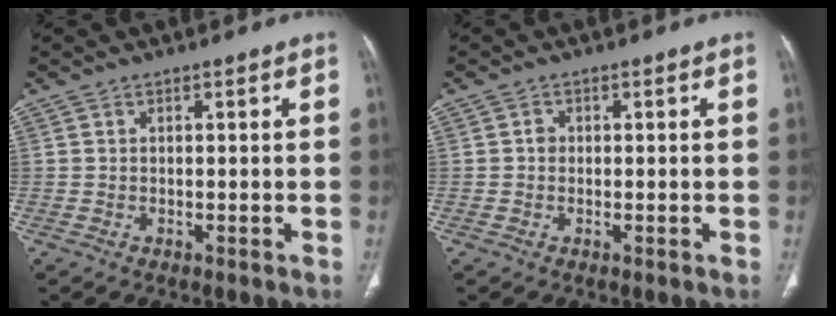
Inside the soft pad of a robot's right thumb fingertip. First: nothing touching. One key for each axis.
{"total": 1.1, "fx": 0.0, "fy": 1.0, "fz": 0.5, "tx": -0.003, "ty": 0.004, "tz": -0.003}